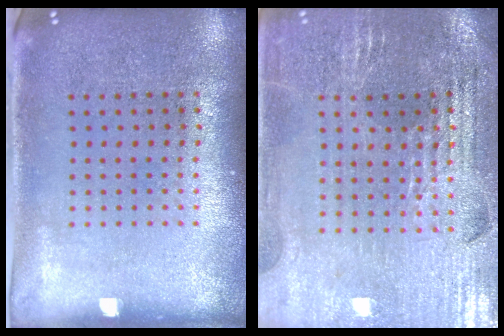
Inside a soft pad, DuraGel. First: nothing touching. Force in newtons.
{"total": 2.8, "press": 2.8, "slide": 0.4}